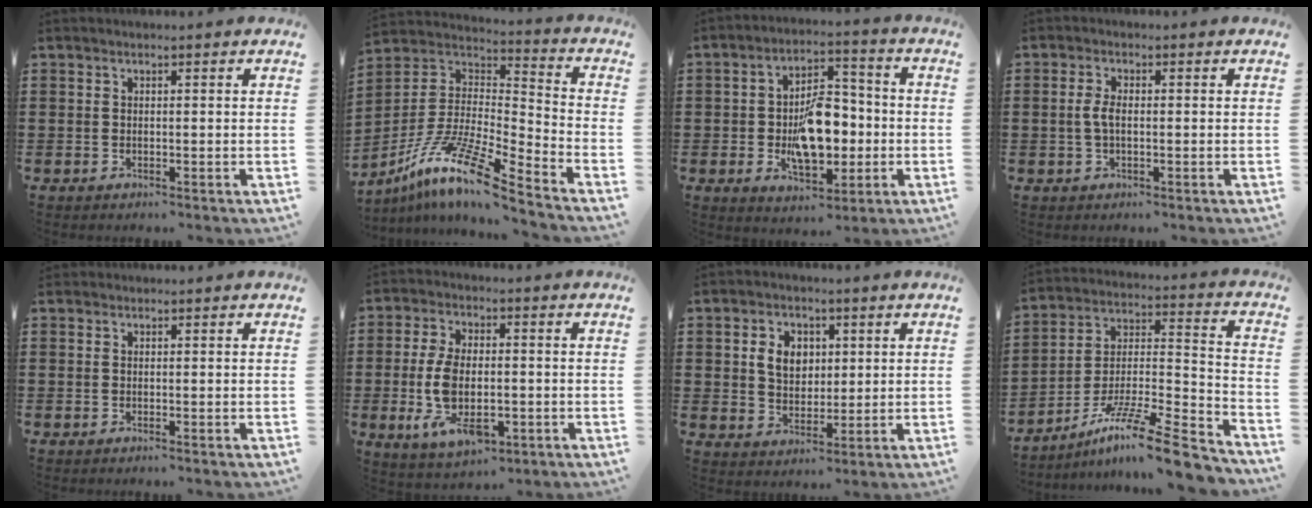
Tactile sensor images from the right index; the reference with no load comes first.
{"total": 12.8, "force": [-9.5, 1.1, 8.4], "torque": [-0.178, 0.001, -0.191]}
{"total": 10.7, "force": [-1.7, 5.9, 8.7], "torque": [-0.147, 0.002, -0.033]}
{"total": 2.7, "force": [-0.1, 1.0, 2.5], "torque": [-0.063, -0.005, -0.008]}
{"total": 0.0}
{"total": 9.4, "force": [-1.8, 4.8, 7.9], "torque": [-0.178, -0.003, -0.034]}
{"total": 5.2, "force": [1.4, 4.1, 2.9], "torque": [-0.065, 0.011, 0.022]}
{"total": 12.7, "force": [-9.8, 1.0, 8.1], "torque": [-0.131, 0.016, -0.184]}